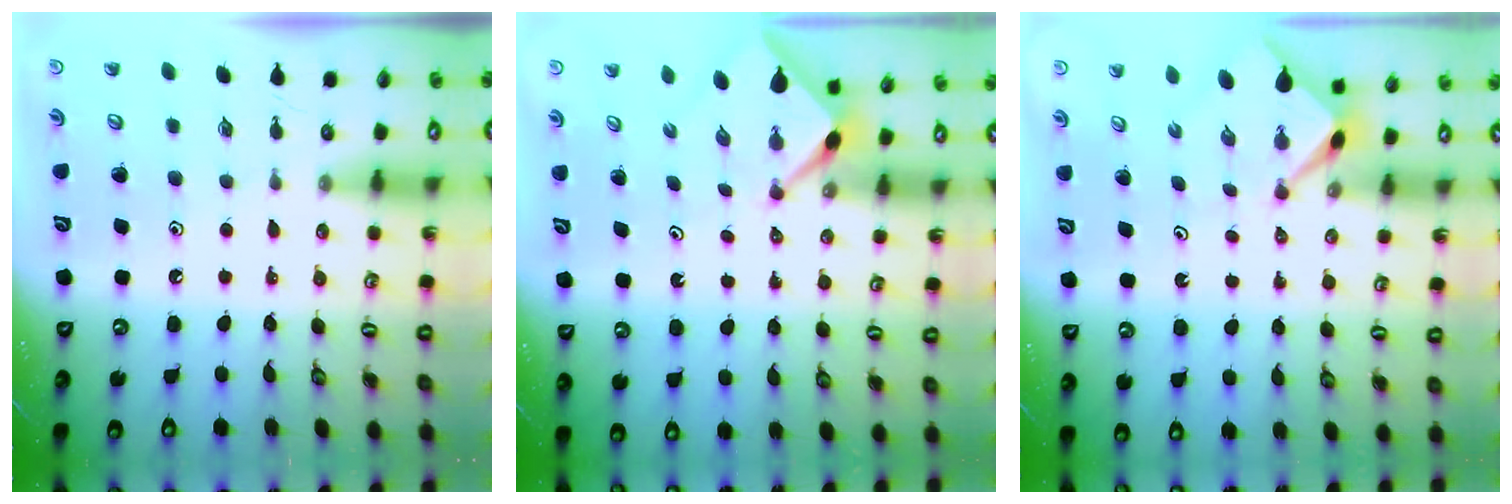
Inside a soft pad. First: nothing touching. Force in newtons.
{"total": 2.4, "press": 2.4, "slide": 0.3}
{"total": 3.0, "press": 3.0, "slide": 0.3}